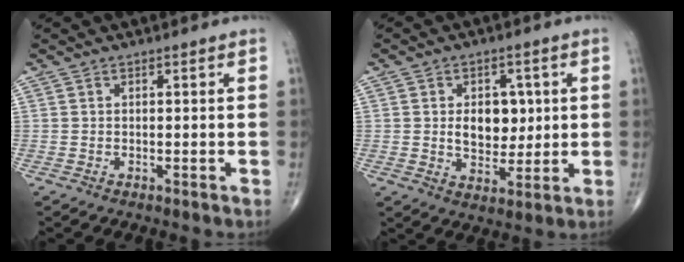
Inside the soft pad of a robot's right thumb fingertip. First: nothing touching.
{"total": 8.5, "force": [1.0, 5.9, 6.0], "torque": [-0.051, -0.007, 0.024]}